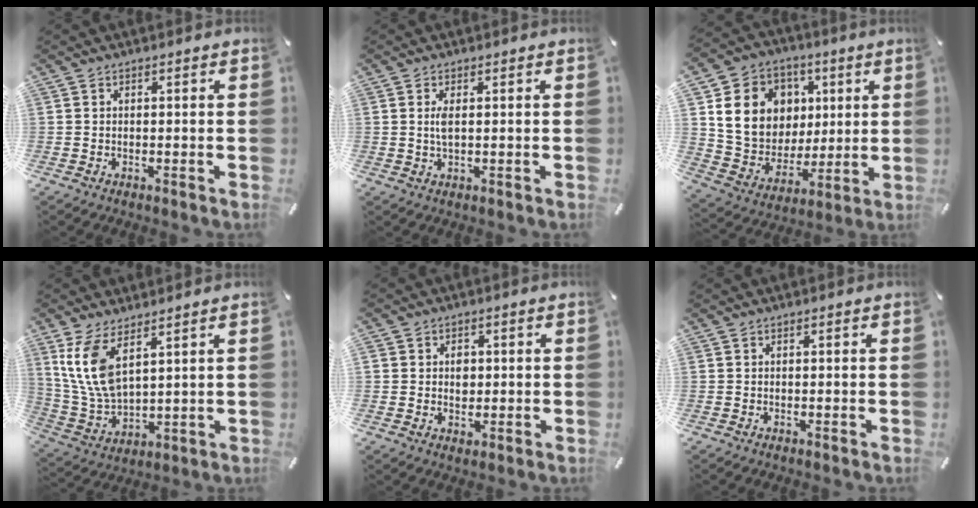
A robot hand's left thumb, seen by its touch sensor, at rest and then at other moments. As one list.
[{"total": 2.5, "force": [0.4, 0.7, 2.4], "torque": [-0.057, -0.003, 0.004]}, {"total": 16.2, "force": [4.8, 14.2, 6.2], "torque": [-0.106, -0.006, 0.106]}, {"total": 10.9, "force": [6.1, 4.8, 7.7], "torque": [-0.191, -0.034, 0.110]}, {"total": 3.7, "force": [0.3, 3.3, 1.6], "torque": [-0.010, -0.005, -0.001]}, {"total": 0.0}]